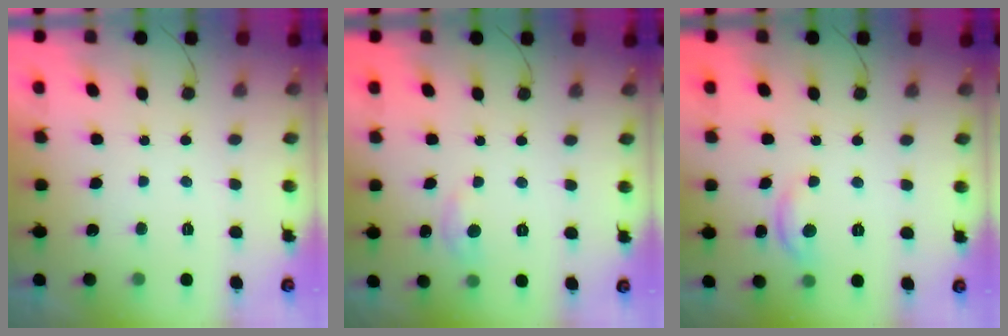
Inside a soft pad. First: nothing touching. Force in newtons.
{"total": 5.0, "press": 5.0, "slide": 0.5}
{"total": 6.2, "press": 6.2, "slide": 0.3}